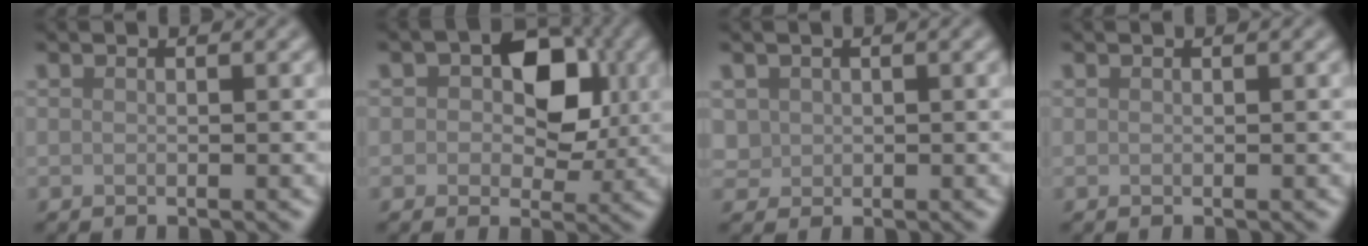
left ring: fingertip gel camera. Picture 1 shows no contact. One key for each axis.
{"total": 5.9, "fx": 1.1, "fy": 4.1, "fz": 4.1, "tx": -0.042, "ty": 0.007, "tz": 0.009}
{"total": 1.8, "fx": 0.3, "fy": 1.8, "fz": 0.1, "tx": 0.007, "ty": 0.004, "tz": 0.011}
{"total": 0.0}